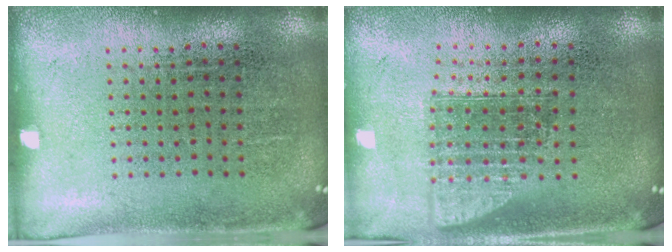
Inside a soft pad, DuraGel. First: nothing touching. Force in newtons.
{"total": 1.5, "press": 1.1, "slide": 0.9}